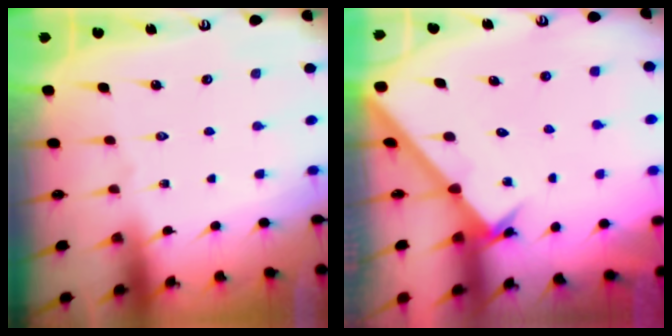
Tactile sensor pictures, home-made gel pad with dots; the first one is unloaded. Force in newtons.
{"total": 2.2, "press": 2.2, "slide": 0.2}